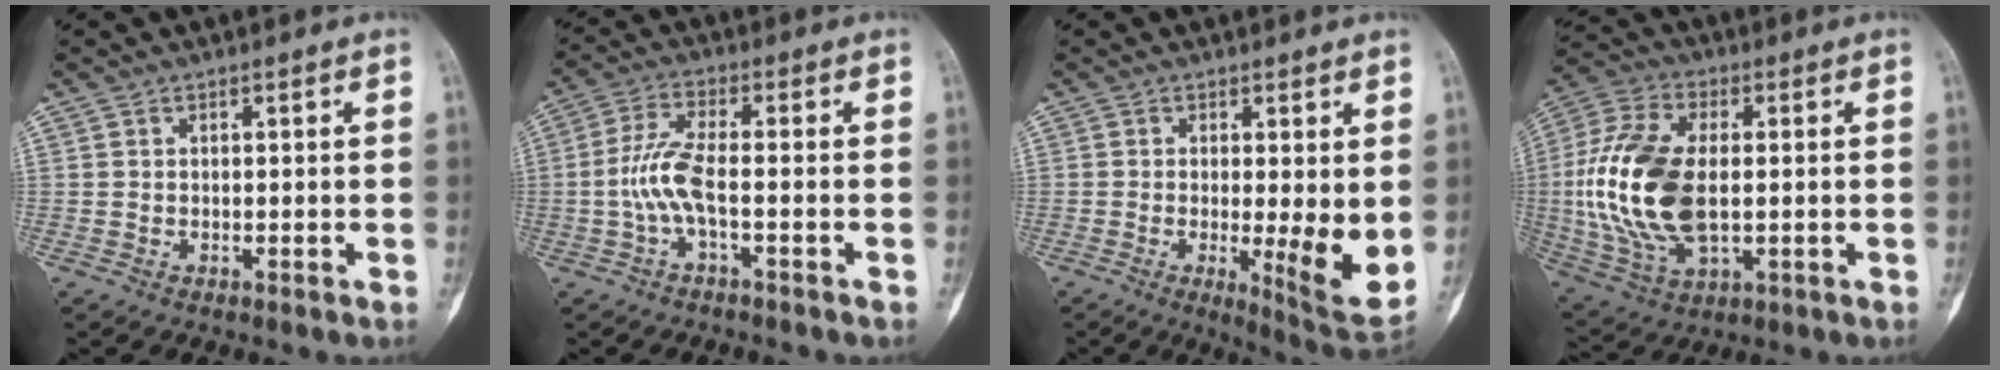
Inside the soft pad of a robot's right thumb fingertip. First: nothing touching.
{"total": 6.5, "force": [-1.6, 1.5, 6.1], "torque": [-0.151, 0.019, -0.038]}
{"total": 9.3, "force": [-0.3, 2.0, 9.1], "torque": [-0.128, -0.027, 0.000]}
{"total": 19.3, "force": [-0.3, 10.6, 16.1], "torque": [-0.348, -0.002, 0.002]}